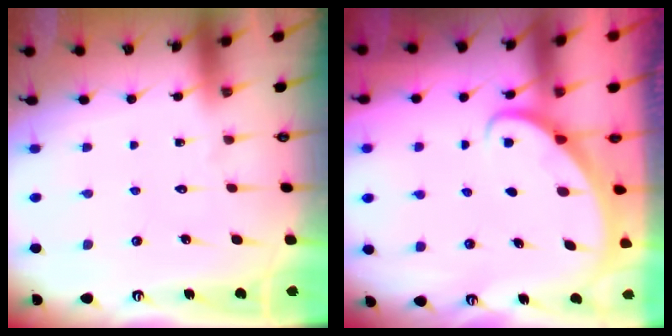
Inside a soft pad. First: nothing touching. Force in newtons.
{"total": 2.2, "press": 2.2, "slide": 0.2}